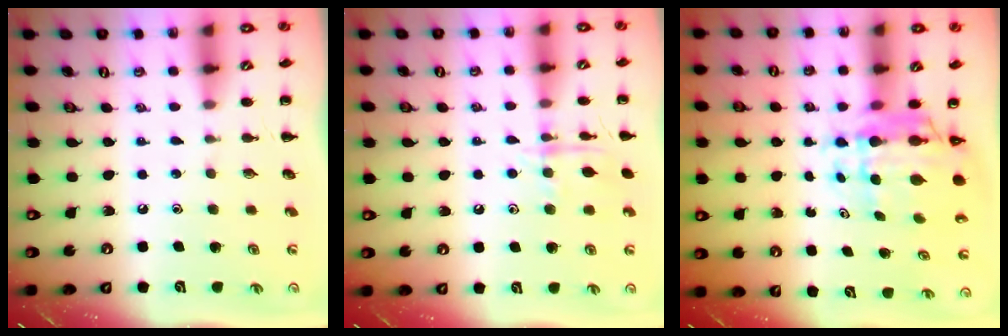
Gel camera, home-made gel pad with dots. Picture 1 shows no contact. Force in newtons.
{"total": 9.6, "press": 9.6, "slide": 0.7}
{"total": 7.8, "press": 7.3, "slide": 2.7}